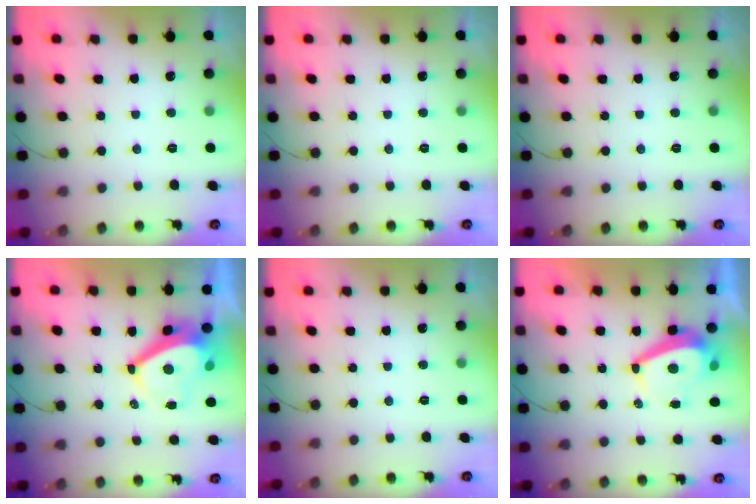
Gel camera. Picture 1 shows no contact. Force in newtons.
{"total": 0.0}
{"total": 0.0}
{"total": 6.8, "press": 6.8, "slide": 0.8}
{"total": 0.0}
{"total": 6.5, "press": 6.5, "slide": 0.7}